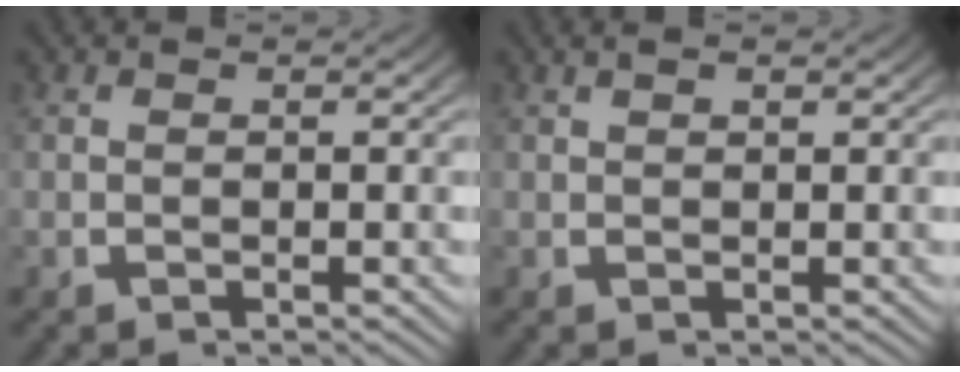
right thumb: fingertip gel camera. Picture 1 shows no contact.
{"total": 1.1, "force": [0.8, 0.3, 0.6], "torque": [-0.003, 0.005, 0.014]}